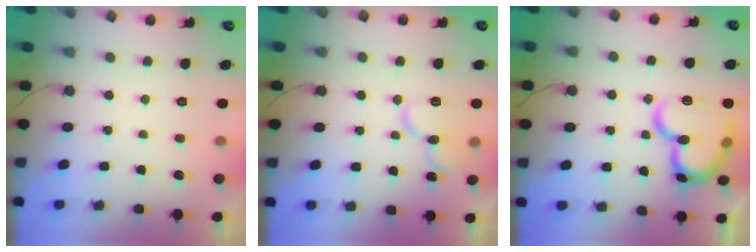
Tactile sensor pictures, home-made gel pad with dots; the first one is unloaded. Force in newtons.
{"total": 12.4, "press": 12.3, "slide": 1.5}
{"total": 19.2, "press": 19.1, "slide": 2.3}